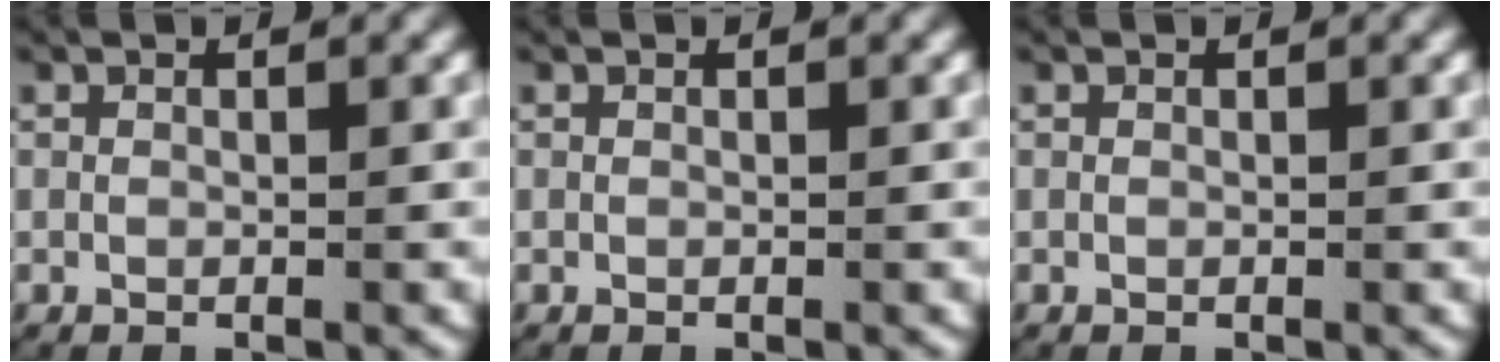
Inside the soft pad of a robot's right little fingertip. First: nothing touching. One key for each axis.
{"total": 0.0}
{"total": 0.0}